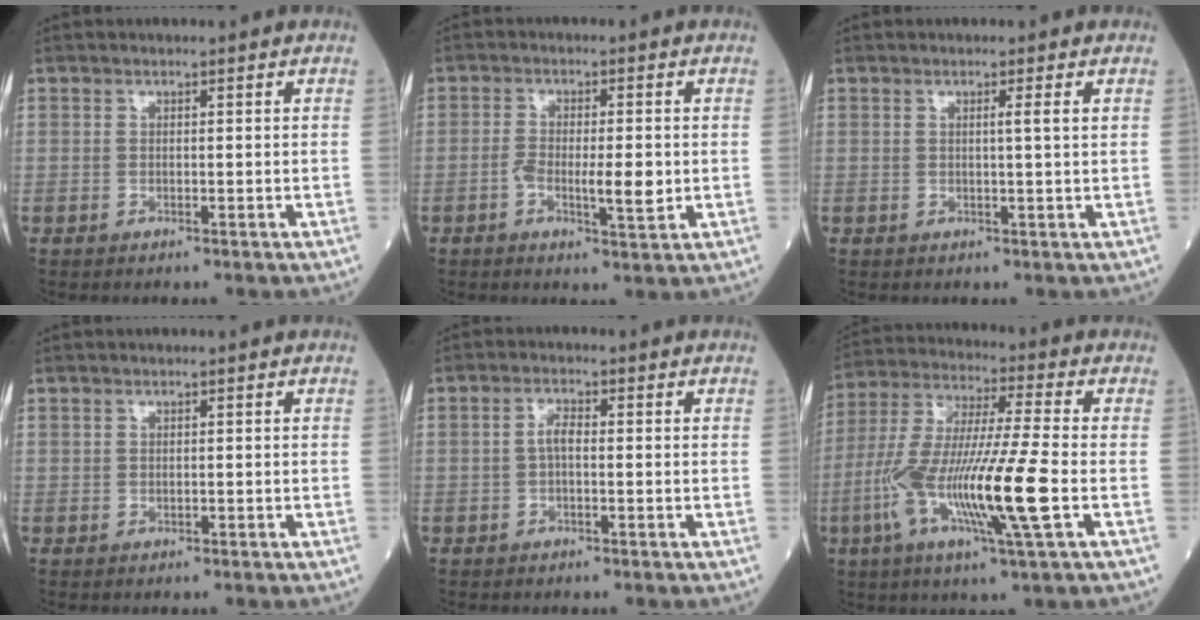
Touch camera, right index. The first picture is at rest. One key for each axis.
{"total": 5.4, "fx": -1.0, "fy": 1.3, "fz": 5.2, "tx": -0.089, "ty": -0.003, "tz": -0.016}
{"total": 1.5, "fx": 0.5, "fy": -0.5, "fz": 1.3, "tx": -0.026, "ty": -0.003, "tz": 0.008}
{"total": 0.0}
{"total": 2.1, "fx": -0.2, "fy": 0.8, "fz": 1.9, "tx": -0.040, "ty": 0.004, "tz": -0.003}
{"total": 16.4, "fx": -4.4, "fy": 0.2, "fz": 15.8, "tx": -0.323, "ty": -0.014, "tz": -0.088}